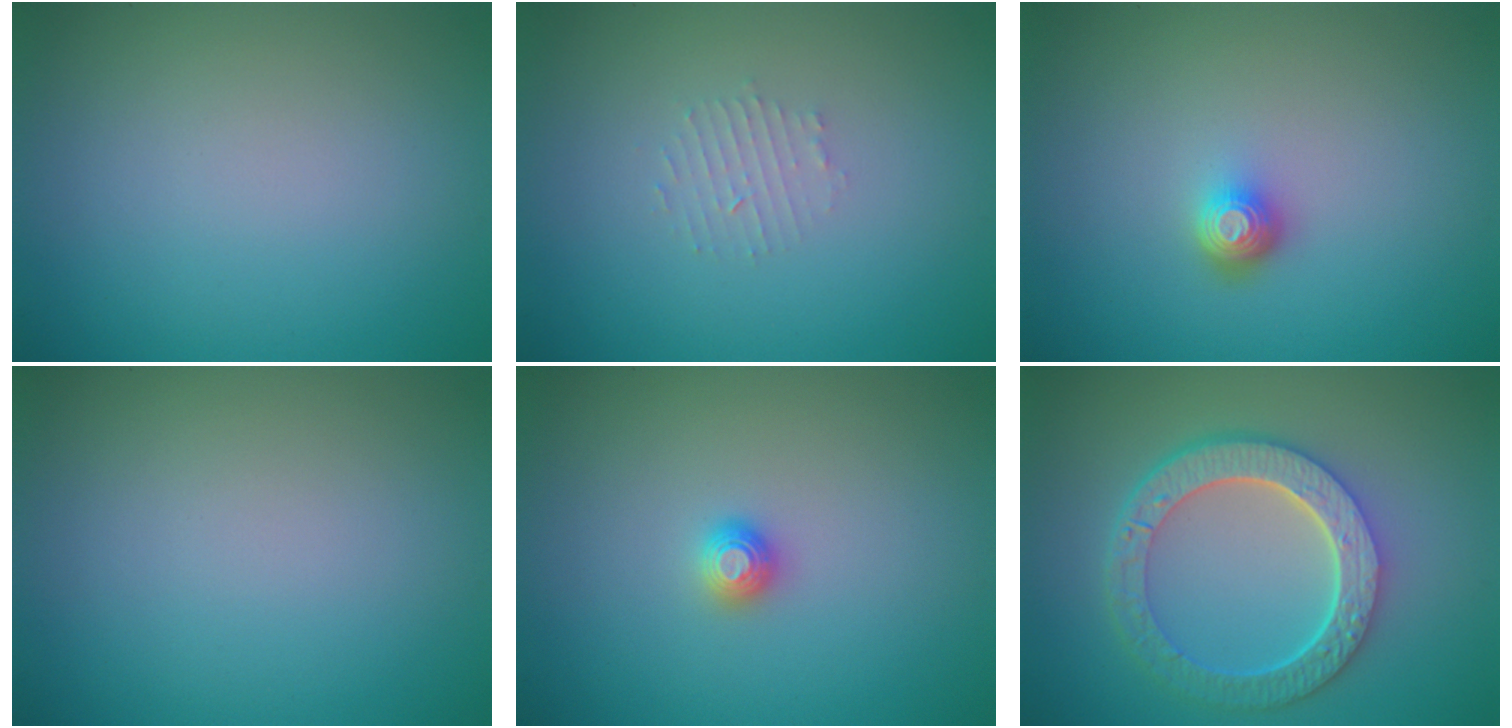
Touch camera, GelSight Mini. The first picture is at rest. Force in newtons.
{"total": 1.2, "press": 1.1, "slide": 0.2}
{"total": 1.9, "press": 1.4, "slide": 1.3}
{"total": 0.0}
{"total": 1.2, "press": 1.1, "slide": 0.3}
{"total": 6.5, "press": 5.0, "slide": 4.1}